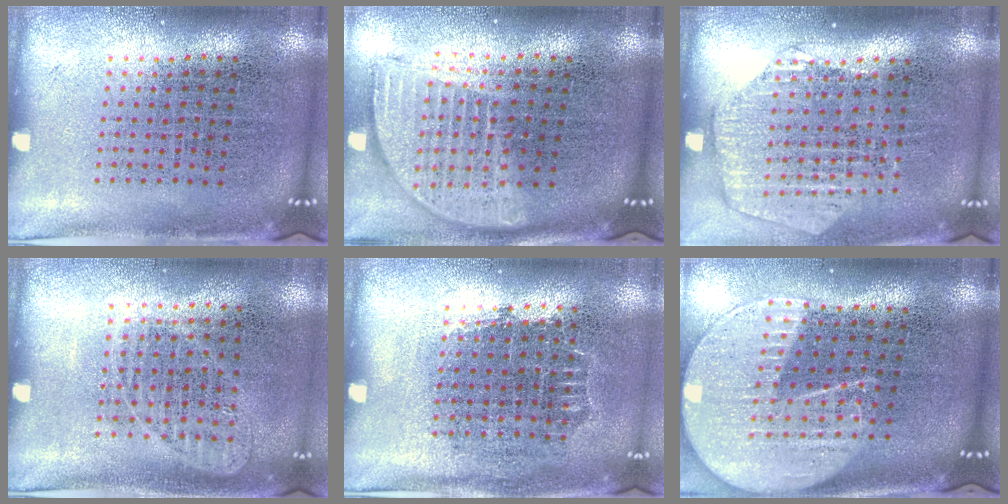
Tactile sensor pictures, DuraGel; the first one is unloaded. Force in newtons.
{"total": 1.8, "press": 1.5, "slide": 1.0}
{"total": 1.7, "press": 1.6, "slide": 0.7}
{"total": 0.9, "press": 0.9, "slide": 0.2}
{"total": 0.7, "press": 0.7, "slide": 0.2}
{"total": 2.3, "press": 2.0, "slide": 1.1}